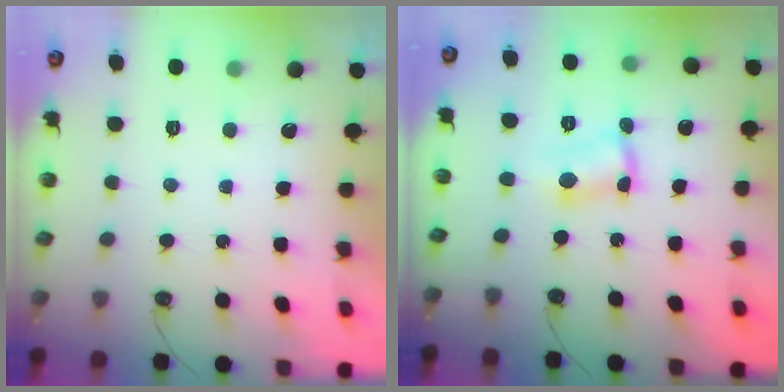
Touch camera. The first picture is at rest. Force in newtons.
{"total": 2.8, "press": 2.8, "slide": 0.6}